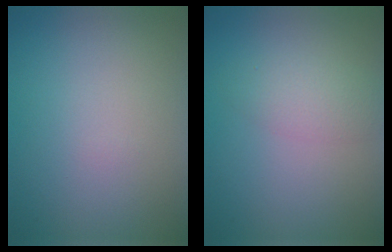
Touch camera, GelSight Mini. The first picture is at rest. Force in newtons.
{"total": 2.3, "press": 2.3, "slide": 0.0}